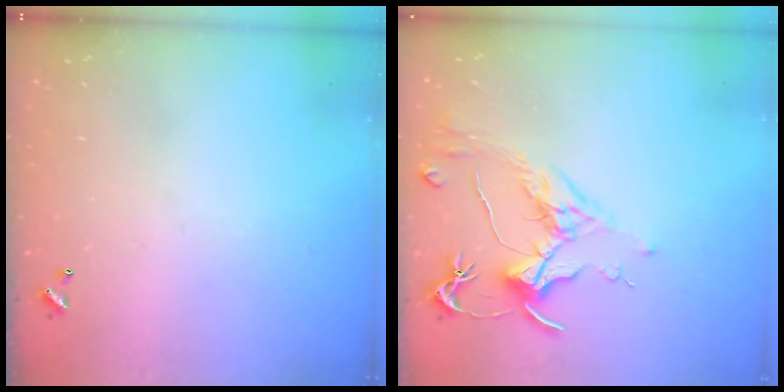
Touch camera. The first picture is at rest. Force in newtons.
{"total": 1.8, "press": 1.5, "slide": 0.9}